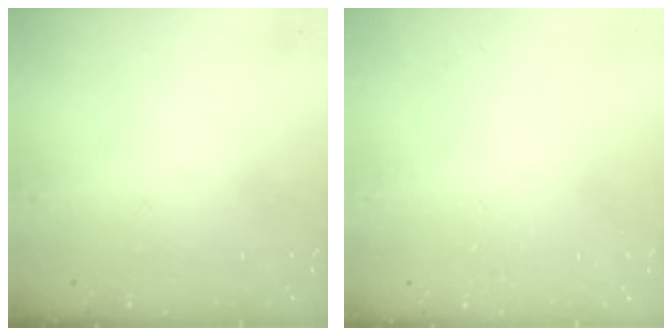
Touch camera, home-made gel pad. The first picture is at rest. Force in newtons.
{"total": 2.6, "press": 2.6, "slide": 0.2}